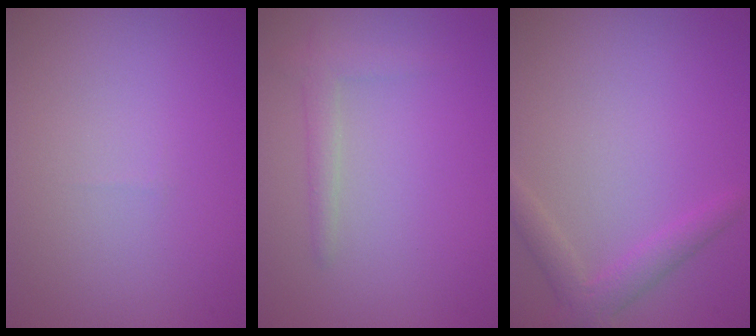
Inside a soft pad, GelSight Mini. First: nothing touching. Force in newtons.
{"total": 1.6, "press": 1.6, "slide": 0.1}
{"total": 2.4, "press": 2.4, "slide": 0.1}